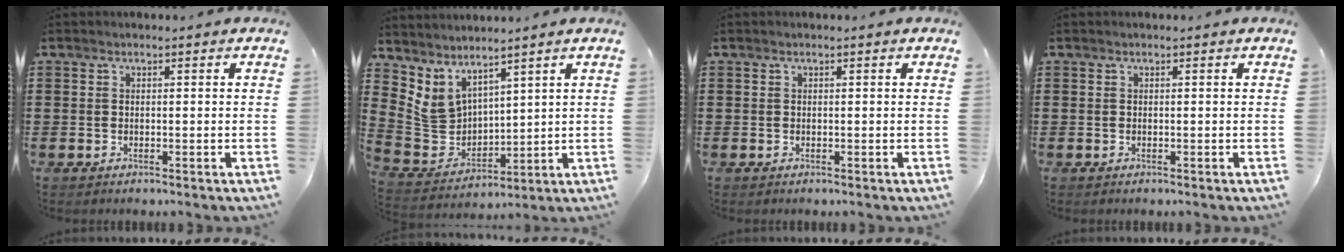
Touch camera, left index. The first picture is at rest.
{"total": 5.6, "force": [4.1, 3.6, 1.4], "torque": [-0.064, -0.027, 0.078]}
{"total": 0.0}
{"total": 0.0}